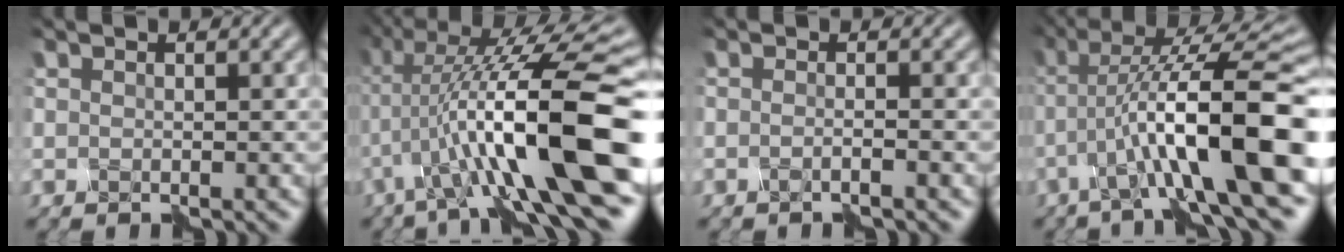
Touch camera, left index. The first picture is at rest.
{"total": 14.7, "force": [-1.4, 3.6, 14.2], "torque": [-0.232, 0.020, -0.020]}
{"total": 1.8, "force": [-0.6, 1.0, 1.4], "torque": [0.005, -0.009, -0.032]}
{"total": 12.6, "force": [-2.9, 3.1, 11.9], "torque": [-0.194, 0.015, -0.045]}